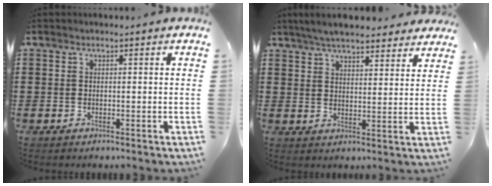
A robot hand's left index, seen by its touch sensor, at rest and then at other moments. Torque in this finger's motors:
{"motor_torque": [2.14, 0.00, 0.44, 0.15]}